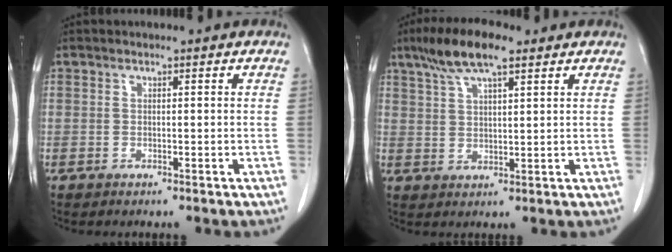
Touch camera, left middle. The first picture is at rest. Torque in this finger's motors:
{"motor_torque": [1.18, -0.96, 0.09, 0.04]}